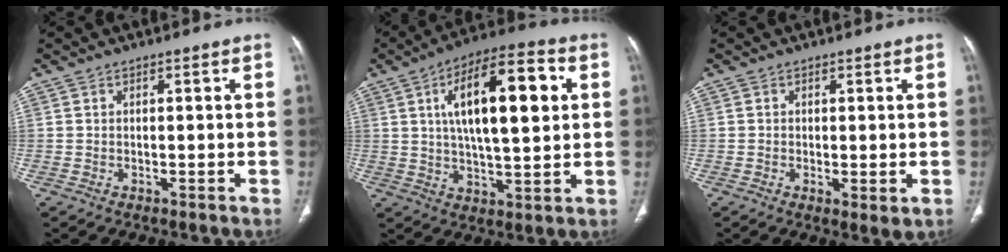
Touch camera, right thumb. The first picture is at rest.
{"total": 18.3, "force": [4.5, 6.9, 16.4], "torque": [-0.243, 0.007, 0.068]}
{"total": 2.6, "force": [-0.4, 0.9, 2.4], "torque": [-0.043, -0.012, -0.007]}